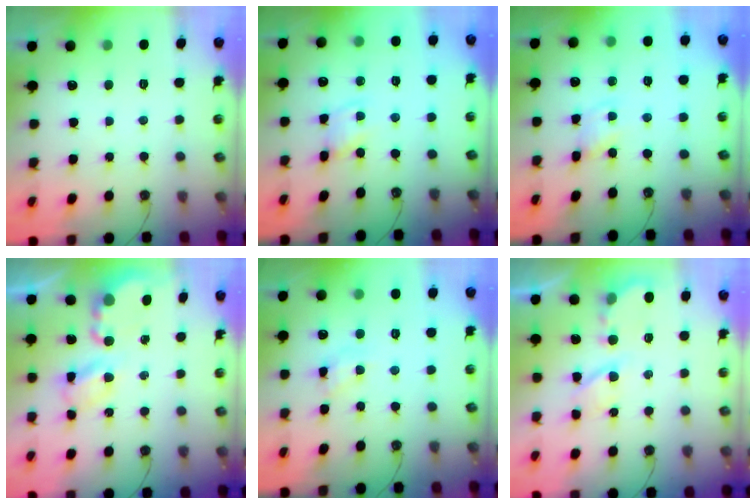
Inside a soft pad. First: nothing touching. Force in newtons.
{"total": 1.2, "press": 1.2, "slide": 0.2}
{"total": 1.2, "press": 1.2, "slide": 0.1}
{"total": 5.2, "press": 5.2, "slide": 0.2}
{"total": 5.6, "press": 5.6, "slide": 0.4}
{"total": 5.7, "press": 5.7, "slide": 0.1}